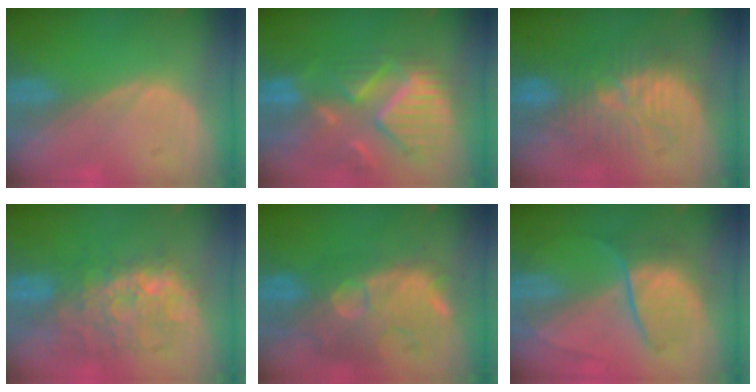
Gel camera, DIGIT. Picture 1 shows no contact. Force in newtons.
{"total": 12.1, "press": 10.5, "slide": 6.1}
{"total": 9.9, "press": 9.9, "slide": 0.3}
{"total": 9.6, "press": 9.3, "slide": 2.3}
{"total": 11.7, "press": 10.7, "slide": 4.8}
{"total": 6.7, "press": 6.6, "slide": 1.1}